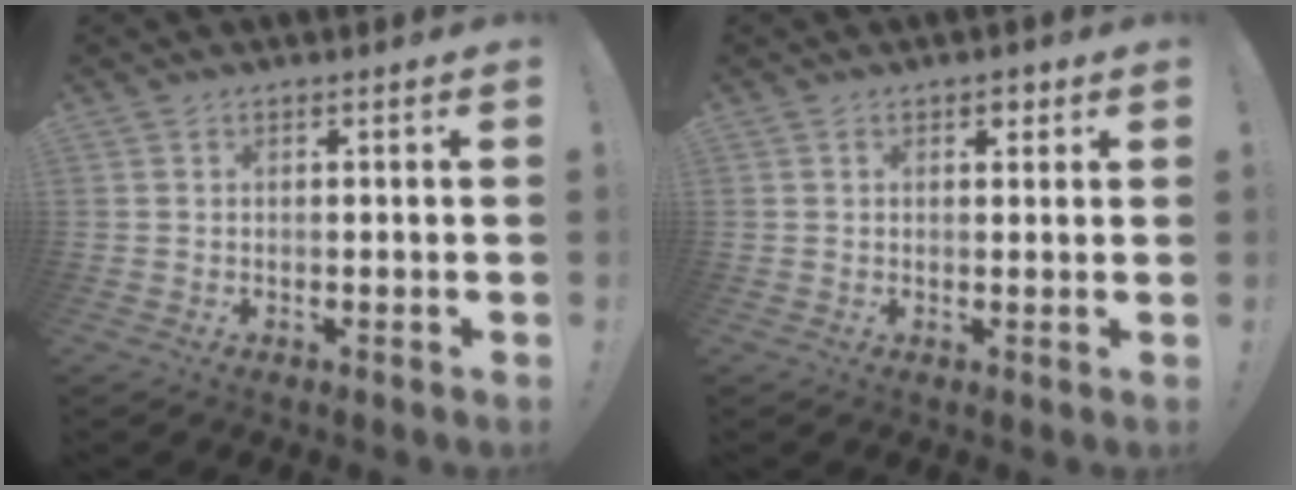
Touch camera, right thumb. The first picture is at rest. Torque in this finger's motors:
{"motor_torque": [0.11, 0.93, 0.40, 0.15, -0.04]}